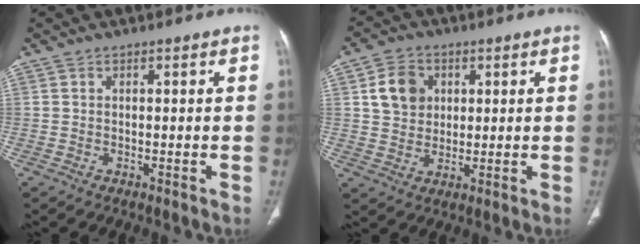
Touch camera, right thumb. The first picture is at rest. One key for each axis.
{"total": 7.6, "fx": 2.3, "fy": 6.3, "fz": 3.7, "tx": -0.043, "ty": -0.006, "tz": 0.043}